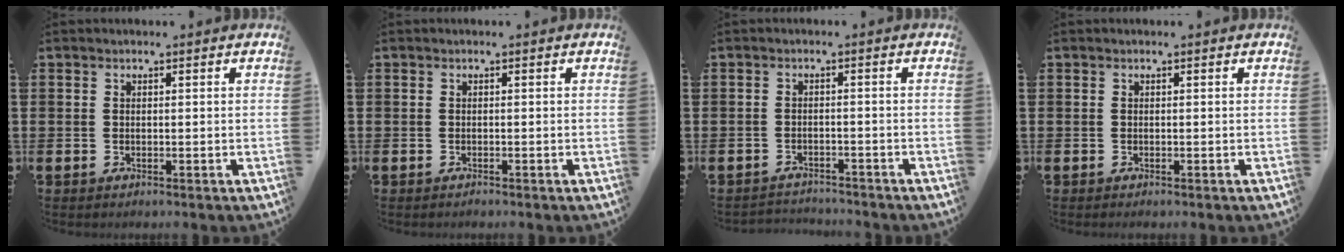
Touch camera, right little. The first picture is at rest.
{"total": 0.0}
{"total": 1.8, "force": [-1.8, 0.1, -0.2], "torque": [-0.003, 0.002, -0.040]}
{"total": 0.0}